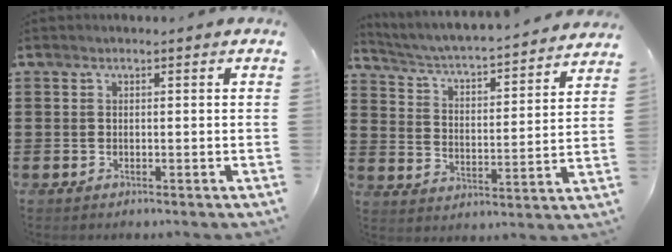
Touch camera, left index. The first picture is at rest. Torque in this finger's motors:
{"motor_torque": [1.11, -1.03, 0.14, 0.03]}